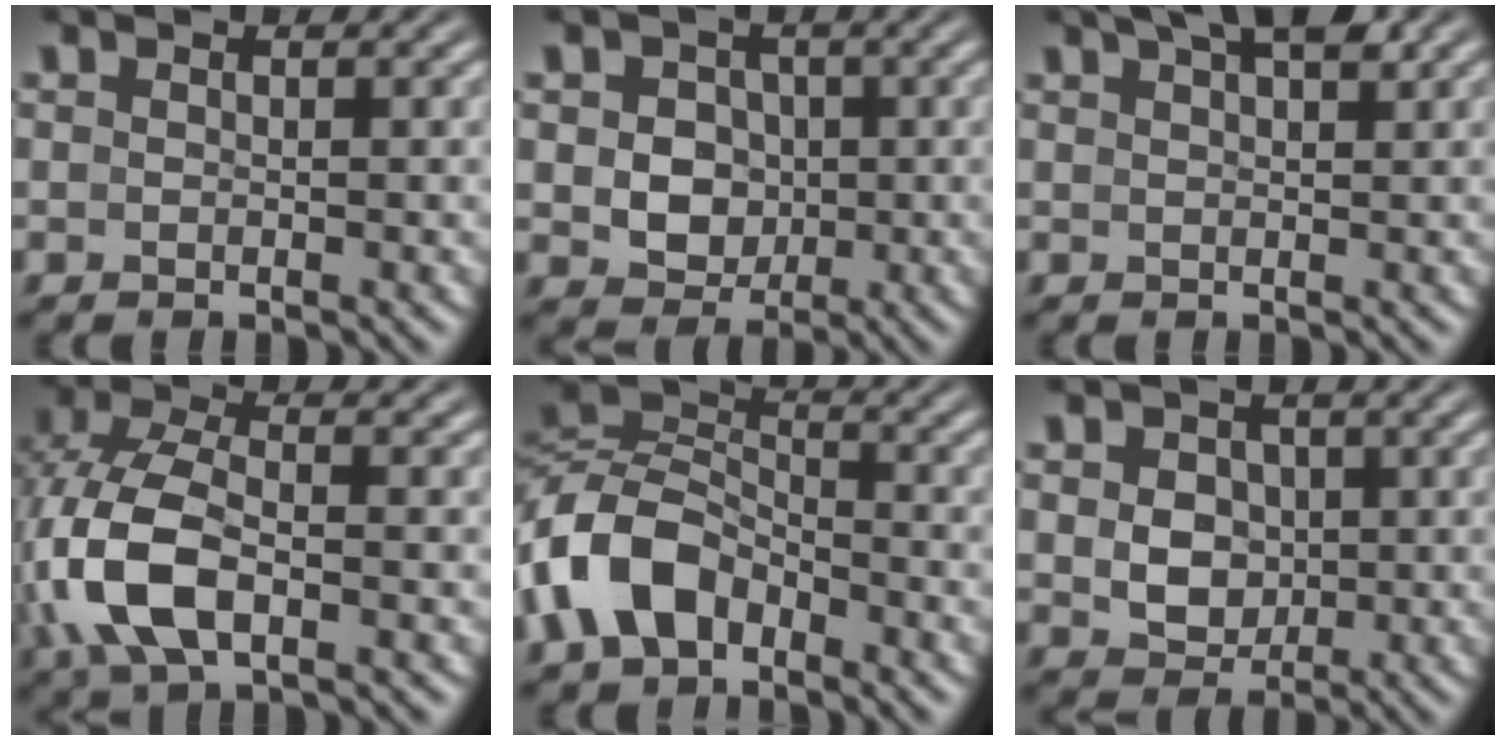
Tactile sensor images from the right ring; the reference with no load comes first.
{"total": 5.9, "force": [0.3, 5.3, 2.6], "torque": [-0.046, -0.015, 0.010]}
{"total": 4.6, "force": [3.2, 1.1, 3.2], "torque": [-0.043, 0.008, 0.054]}
{"total": 6.9, "force": [-1.1, 4.0, 5.5], "torque": [-0.157, -0.027, -0.001]}
{"total": 6.7, "force": [-2.0, 5.0, 3.9], "torque": [-0.099, -0.017, -0.032]}
{"total": 4.6, "force": [0.3, 4.0, 2.3], "torque": [-0.040, -0.017, 0.016]}